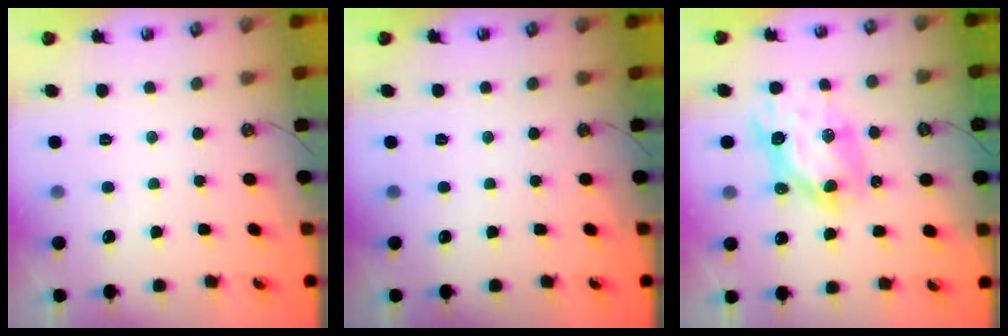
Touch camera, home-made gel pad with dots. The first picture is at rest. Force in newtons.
{"total": 0.0}
{"total": 10.4, "press": 10.4, "slide": 0.8}